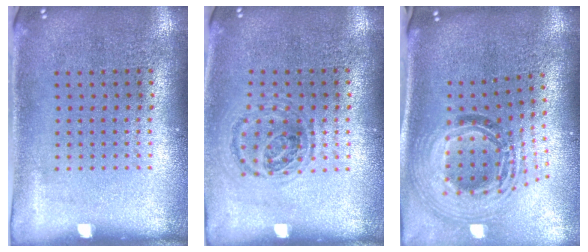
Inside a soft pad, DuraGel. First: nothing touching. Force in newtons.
{"total": 1.0, "press": 1.0, "slide": 0.2}
{"total": 2.1, "press": 1.6, "slide": 1.2}